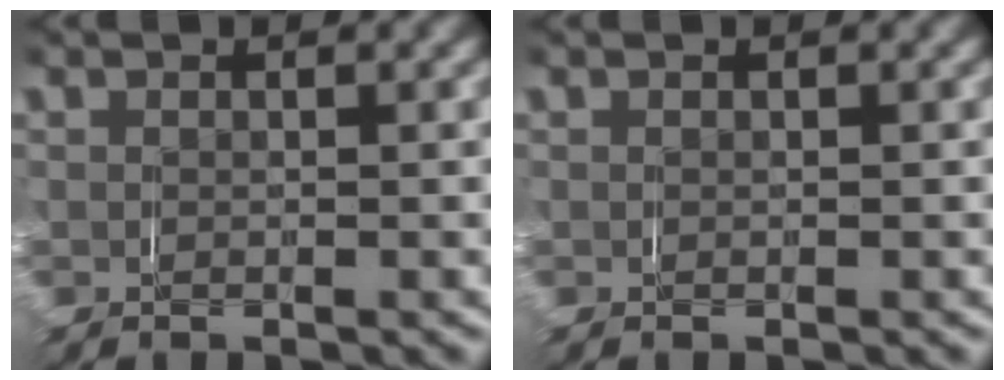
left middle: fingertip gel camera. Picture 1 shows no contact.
{"total": 0.0}